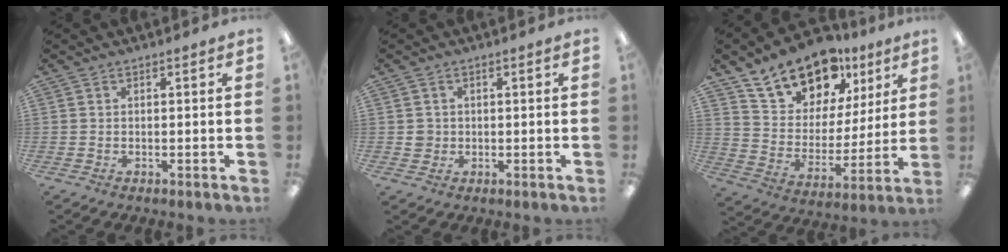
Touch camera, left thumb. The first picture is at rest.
{"total": 2.4, "force": [0.3, 2.4, 0.5], "torque": [-0.011, 0.005, 0.004]}
{"total": 18.0, "force": [13.9, 9.7, 5.8], "torque": [-0.115, -0.090, 0.256]}